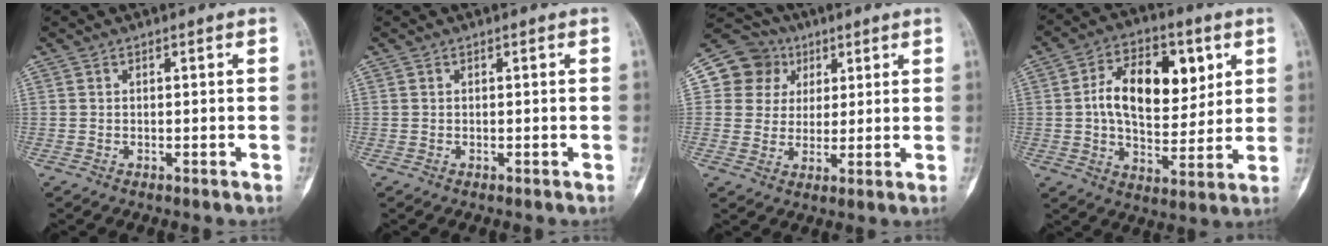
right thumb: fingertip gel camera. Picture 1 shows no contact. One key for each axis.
{"total": 0.0}
{"total": 9.8, "fx": 3.4, "fy": 9.1, "fz": 1.6, "tx": 0.013, "ty": 0.003, "tz": 0.055}
{"total": 16.8, "fx": 4.1, "fy": 10.0, "fz": 12.8, "tx": -0.168, "ty": -0.004, "tz": 0.067}